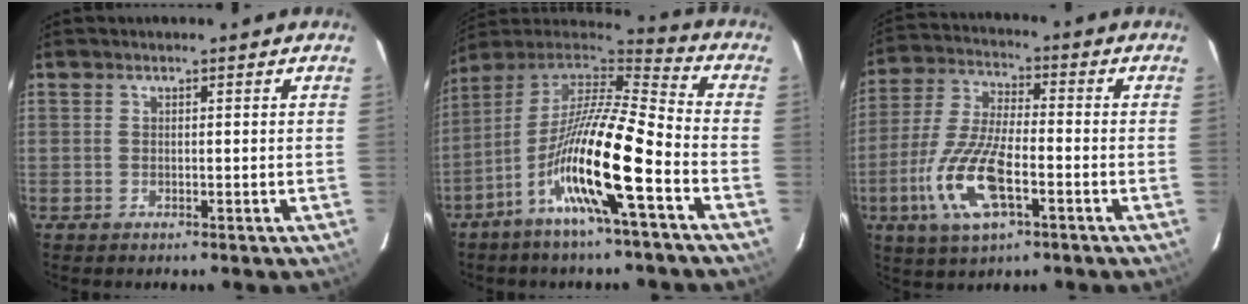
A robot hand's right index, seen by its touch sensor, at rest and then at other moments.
{"total": 17.7, "force": [-8.1, 1.7, 15.7], "torque": [-0.280, -0.022, -0.161]}
{"total": 14.4, "force": [-5.4, 5.1, 12.3], "torque": [-0.269, -0.009, -0.104]}